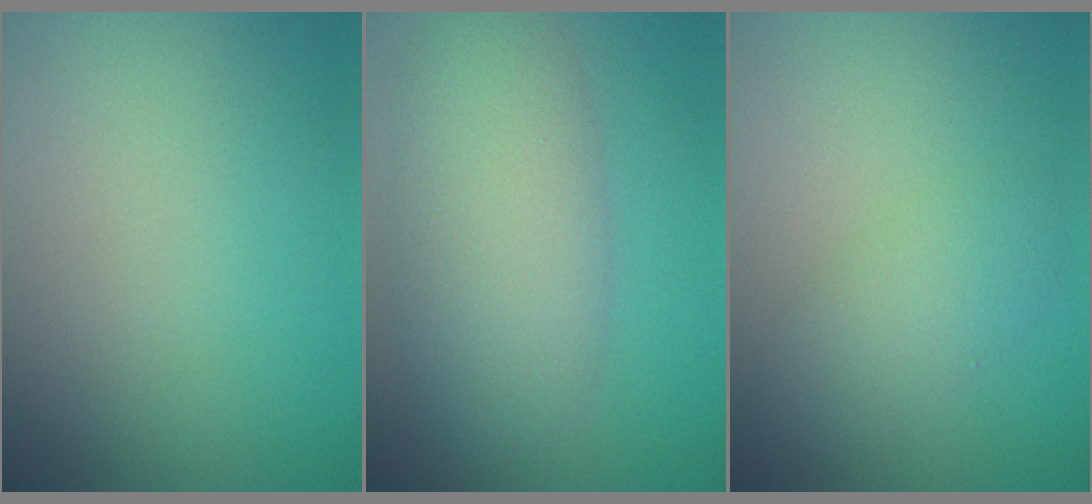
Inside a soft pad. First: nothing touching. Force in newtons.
{"total": 6.4, "press": 6.4, "slide": 0.2}
{"total": 3.0, "press": 3.0, "slide": 0.1}